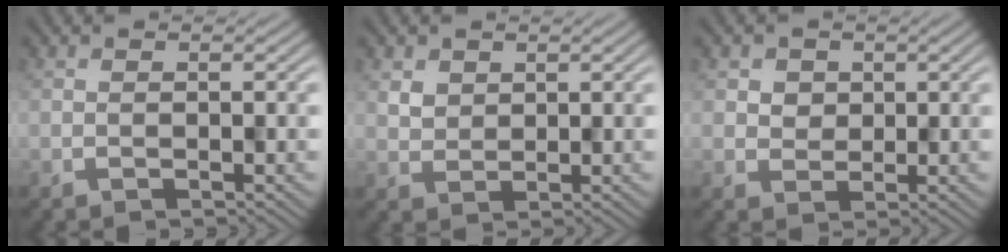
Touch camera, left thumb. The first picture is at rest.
{"total": 2.2, "force": [1.9, 1.1, -0.1], "torque": [-0.001, 0.000, 0.038]}
{"total": 2.2, "force": [1.5, 1.6, -0.4], "torque": [0.005, 0.001, 0.026]}